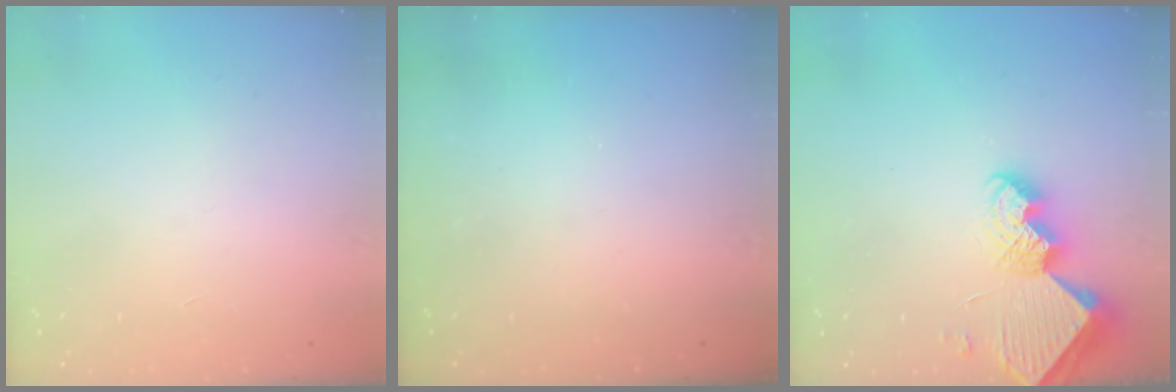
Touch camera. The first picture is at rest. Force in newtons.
{"total": 0.0}
{"total": 10.0, "press": 10.0, "slide": 0.8}